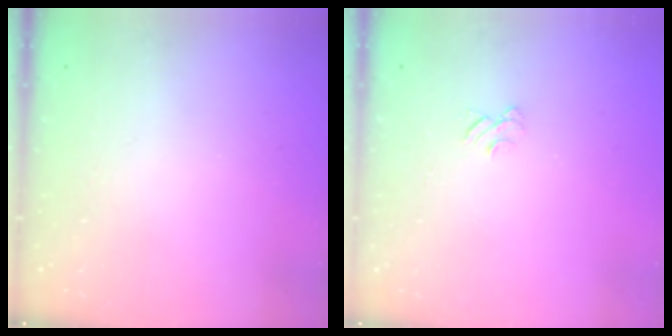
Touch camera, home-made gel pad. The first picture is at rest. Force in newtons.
{"total": 3.8, "press": 3.8, "slide": 0.3}